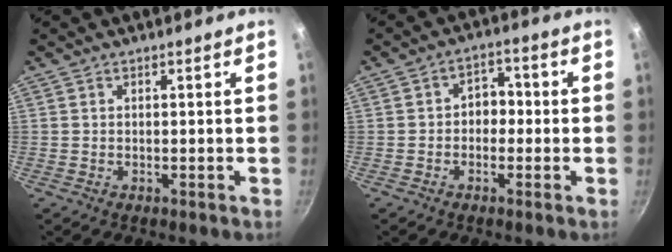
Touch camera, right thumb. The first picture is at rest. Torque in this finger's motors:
{"motor_torque": [-0.37, -0.05, 0.12, 0.29, 0.09]}